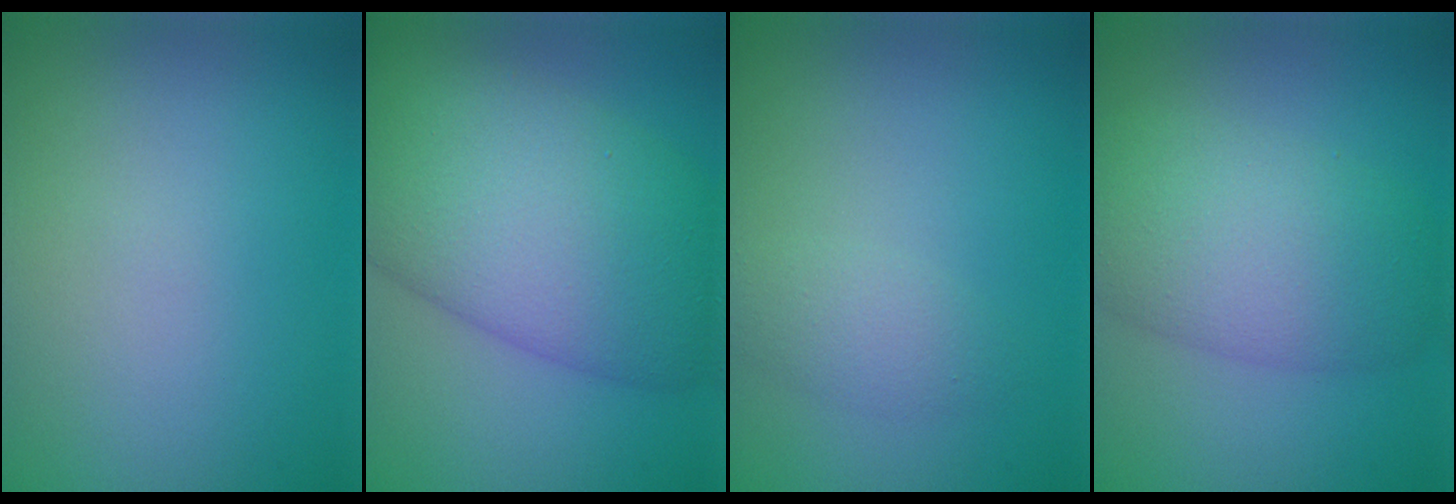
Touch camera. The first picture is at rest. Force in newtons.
{"total": 12.4, "press": 12.4, "slide": 0.3}
{"total": 1.8, "press": 1.8, "slide": 0.1}
{"total": 7.3, "press": 7.2, "slide": 0.5}